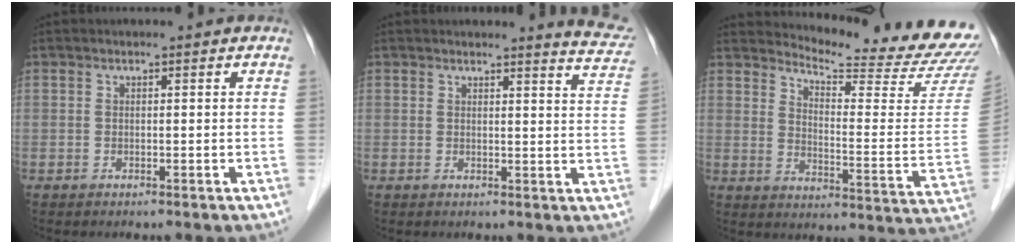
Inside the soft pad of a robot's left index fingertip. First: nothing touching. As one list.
[{"total": 5.8, "force": [5.8, 0.1, 0.7], "torque": [-0.007, -0.040, 0.040]}, {"total": 19.5, "force": [19.2, -0.5, 3.5], "torque": [-0.060, -0.141, 0.225]}]